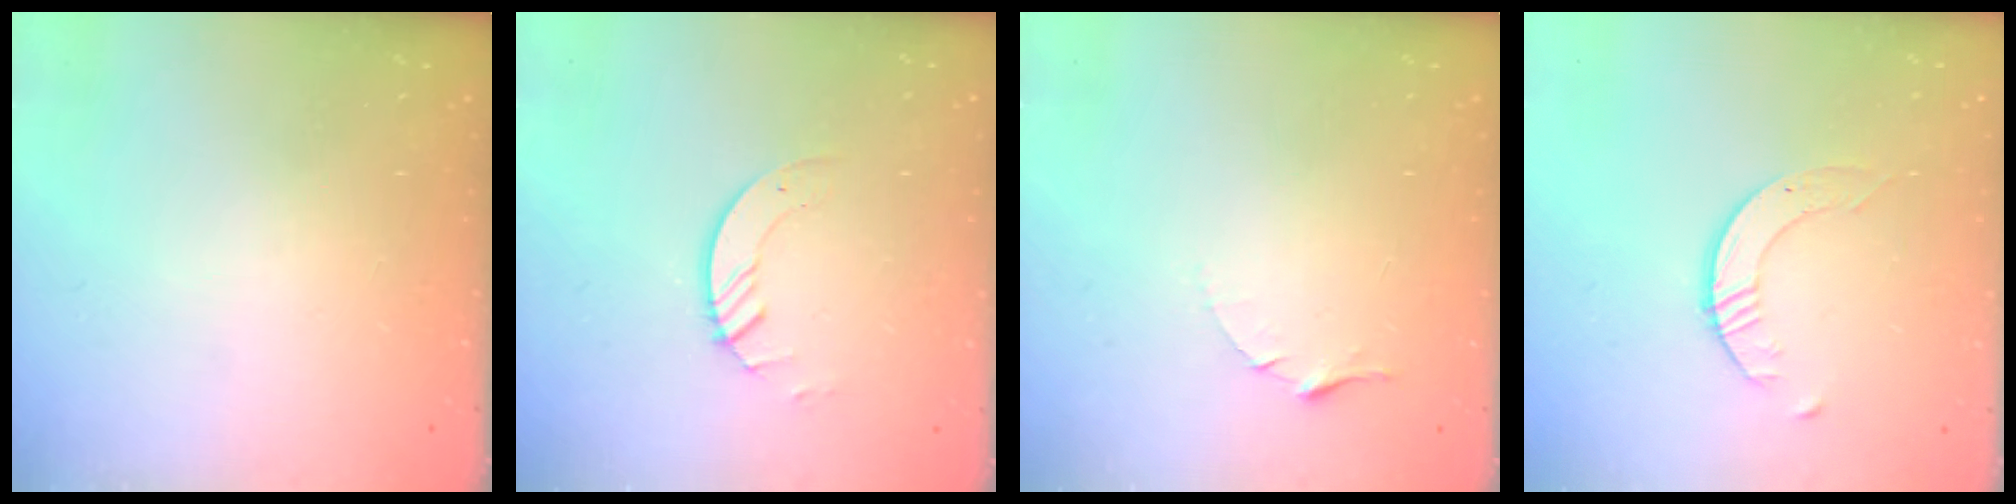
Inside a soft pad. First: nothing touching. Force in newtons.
{"total": 2.6, "press": 2.6, "slide": 0.3}
{"total": 5.4, "press": 5.4, "slide": 0.5}
{"total": 2.6, "press": 2.6, "slide": 0.3}